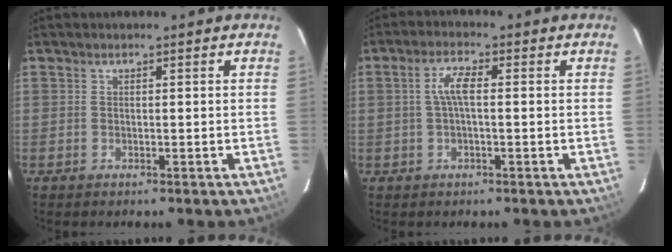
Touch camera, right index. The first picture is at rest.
{"total": 3.8, "force": [0.1, 1.0, 3.7], "torque": [-0.074, 0.009, 0.003]}